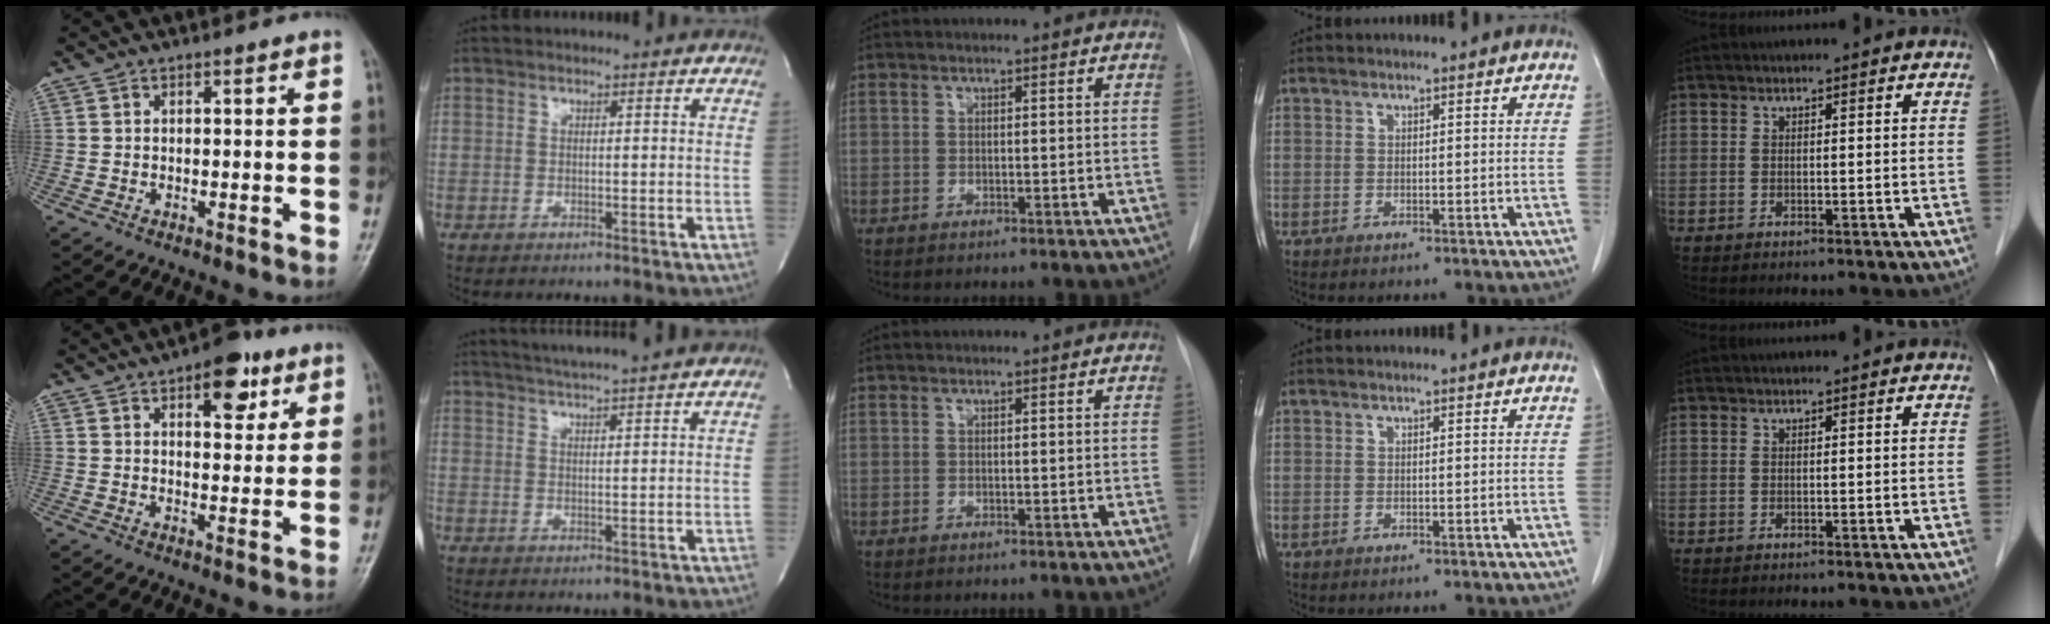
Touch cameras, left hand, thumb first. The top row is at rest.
{"thumb": {"total": 9.0, "force": [4.6, 4.4, 6.3], "torque": [-0.055, -0.016, 0.059]}, "index": {"total": 10.3, "force": [9.2, -0.6, 4.5], "torque": [-0.078, 0.018, 0.125]}}